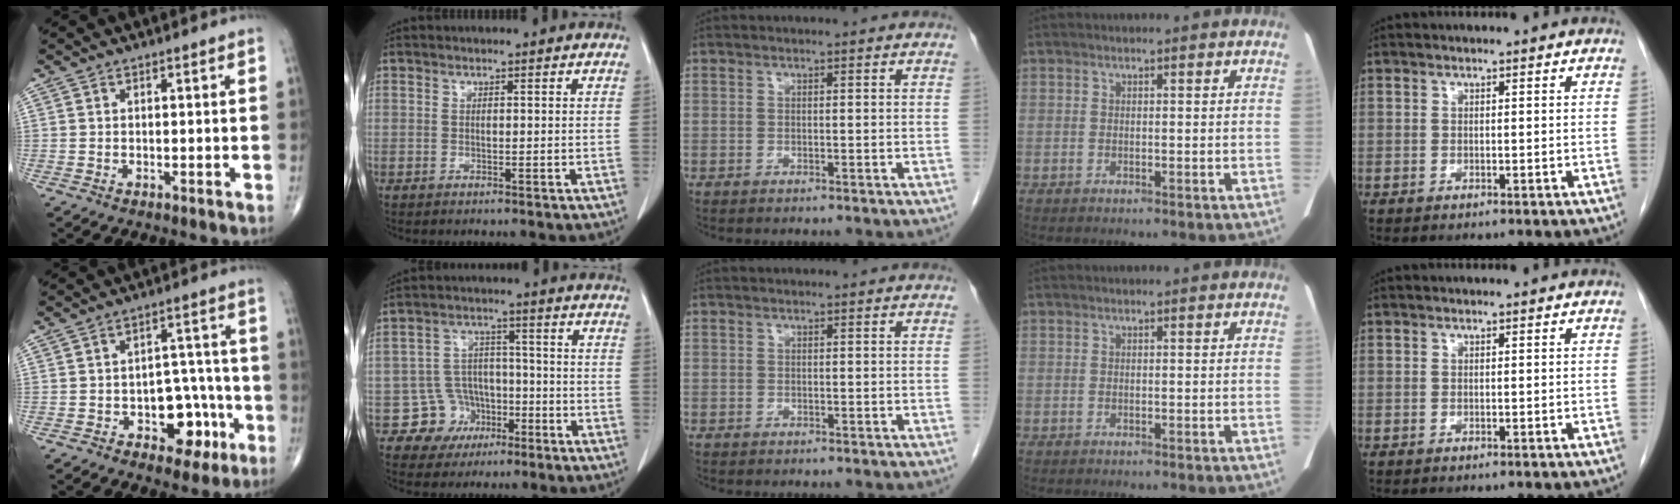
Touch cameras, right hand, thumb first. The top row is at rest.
{"thumb": {"total": 10.4, "force": [-4.0, 6.7, 6.9], "torque": [-0.048, 0.042, -0.050]}, "index": {"total": 6.8, "force": [-3.4, 5.9, 0.0], "torque": [0.009, 0.017, -0.049]}, "middle": {"total": 0.5, "force": [-0.4, 0.3, 0.0], "torque": [-0.007, 0.003, -0.009]}}